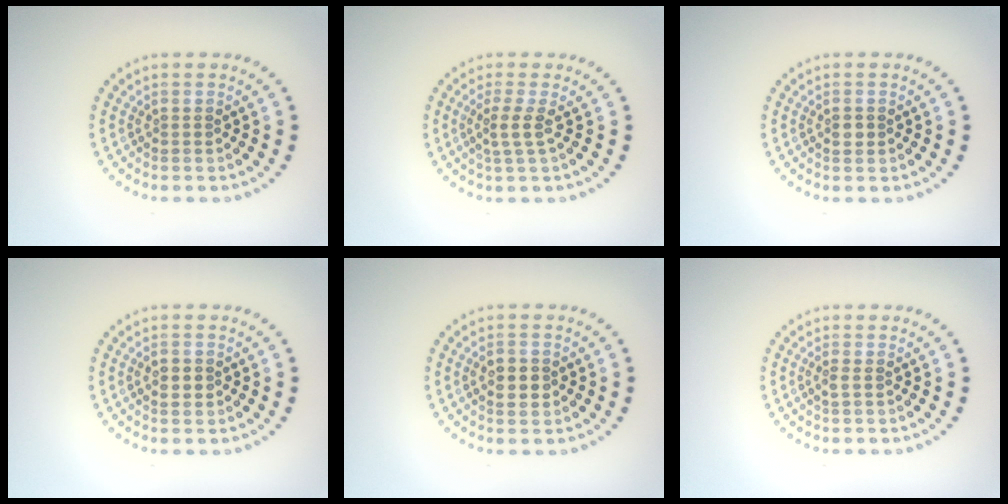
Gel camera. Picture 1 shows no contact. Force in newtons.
{"total": 1.9, "press": 1.4, "slide": 1.3}
{"total": 1.2, "press": 1.2, "slide": 0.2}
{"total": 1.2, "press": 1.2, "slide": 0.1}
{"total": 2.6, "press": 2.6, "slide": 0.1}
{"total": 0.8, "press": 0.6, "slide": 0.5}